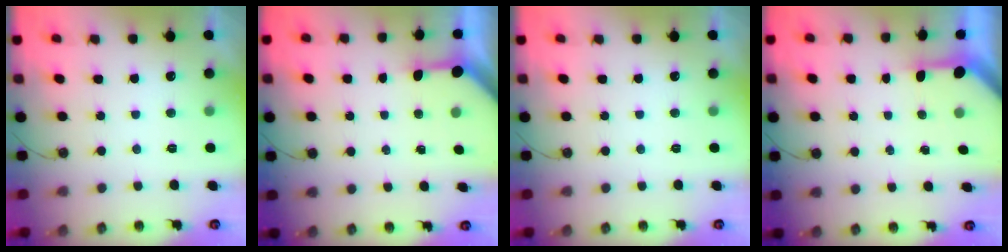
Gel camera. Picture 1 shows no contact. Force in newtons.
{"total": 3.3, "press": 3.3, "slide": 0.4}
{"total": 0.0}
{"total": 3.2, "press": 3.2, "slide": 0.3}